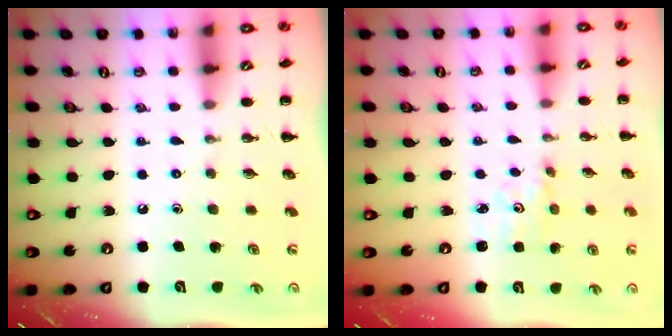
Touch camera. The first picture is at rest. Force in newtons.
{"total": 1.8, "press": 1.8, "slide": 0.5}